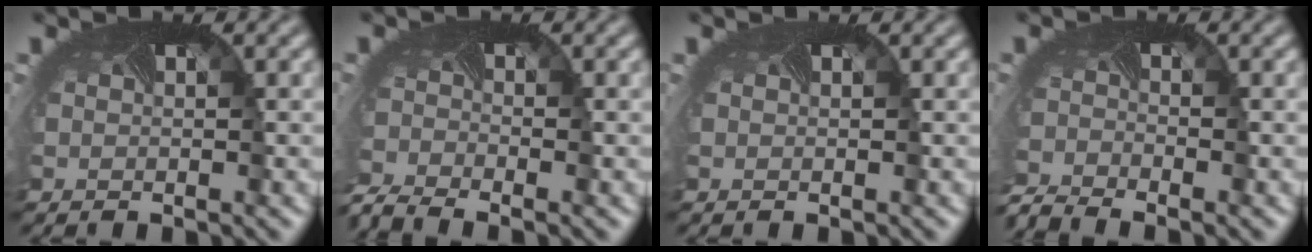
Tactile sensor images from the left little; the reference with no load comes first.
{"total": 3.9, "force": [-3.7, 0.4, 1.0], "torque": [-0.032, -0.028, -0.078]}
{"total": 0.0}
{"total": 3.6, "force": [-3.6, 0.1, 0.5], "torque": [-0.021, -0.027, -0.075]}